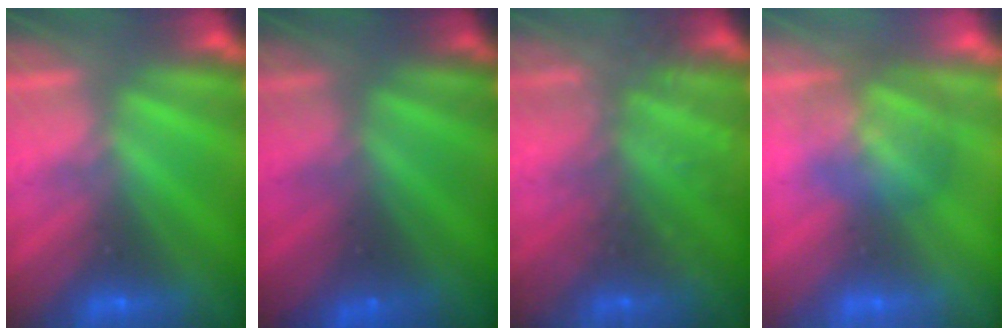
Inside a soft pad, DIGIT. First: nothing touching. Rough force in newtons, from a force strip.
{"total": 1.4}
{"total": 8.7}
{"total": 2.9}